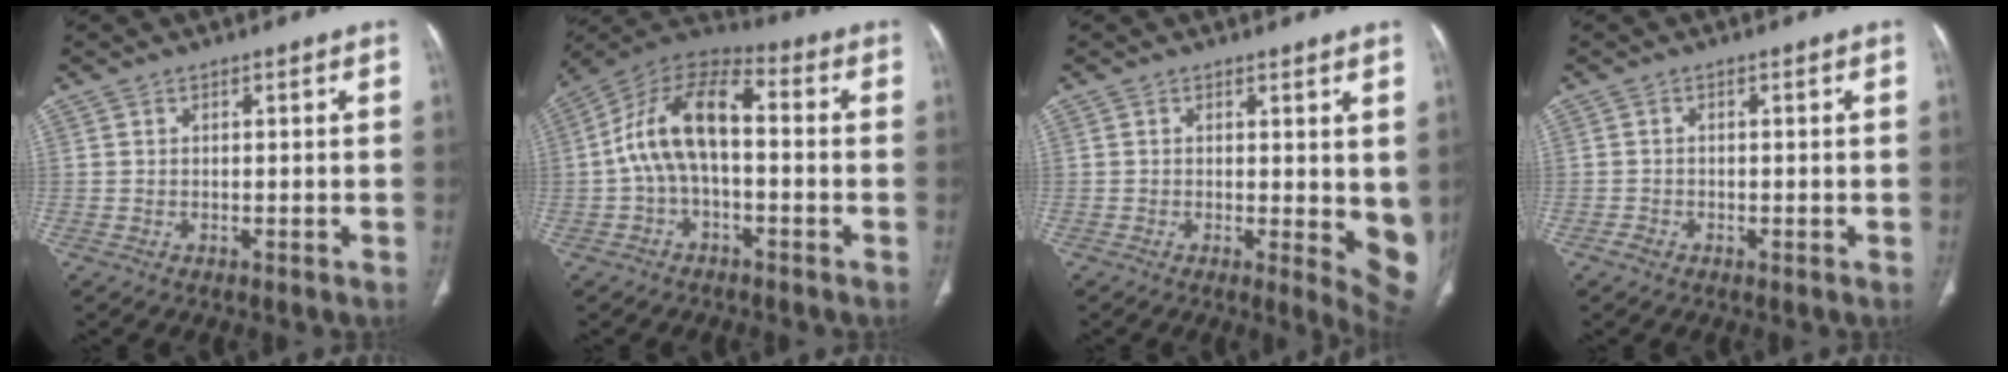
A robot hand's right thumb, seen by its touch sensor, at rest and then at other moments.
{"total": 13.3, "force": [-0.6, 7.0, 11.3], "torque": [-0.204, 0.047, -0.022]}
{"total": 7.3, "force": [0.5, 2.7, 6.8], "torque": [-0.074, -0.017, 0.007]}
{"total": 1.0, "force": [-0.6, 0.7, 0.4], "torque": [-0.006, 0.002, -0.015]}